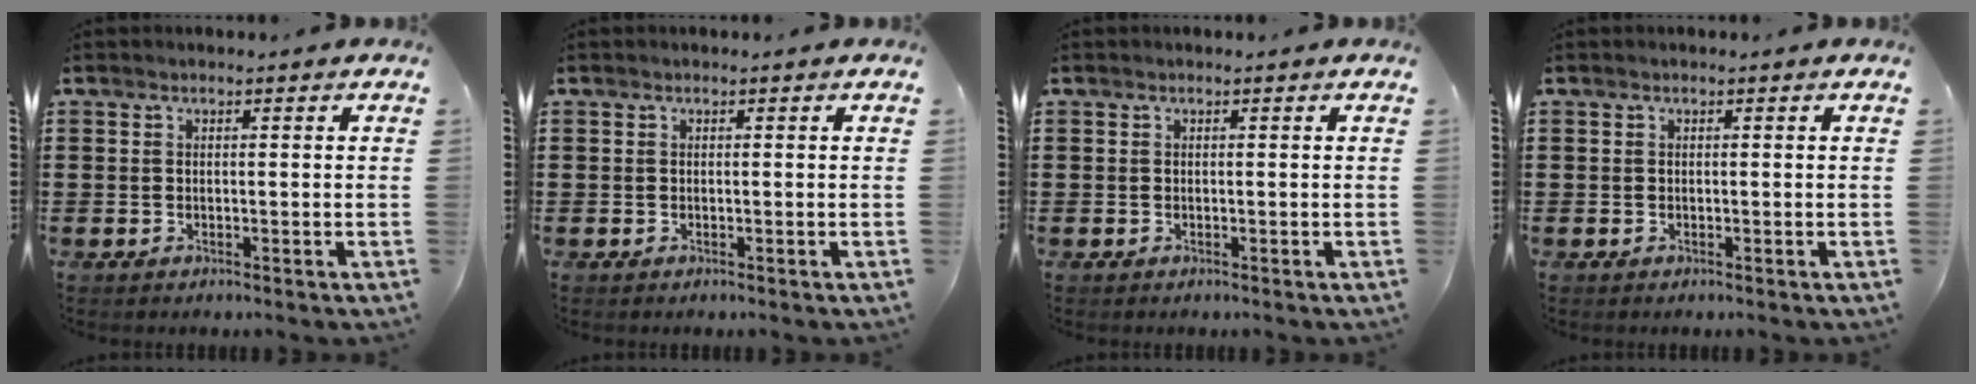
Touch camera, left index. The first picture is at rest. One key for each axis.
{"total": 0.0}
{"total": 0.0}
{"total": 0.0}